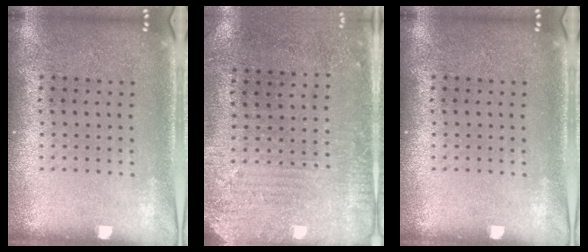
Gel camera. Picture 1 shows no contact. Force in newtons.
{"total": 2.8, "press": 2.3, "slide": 1.5}
{"total": 0.0}